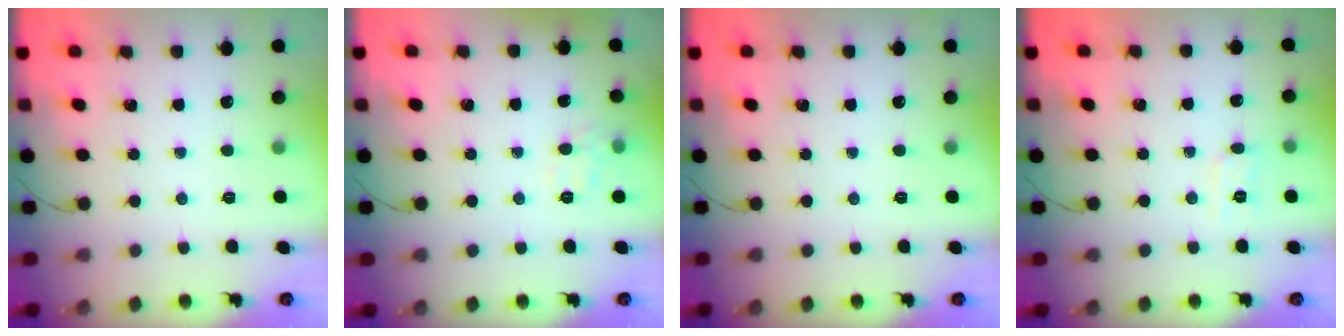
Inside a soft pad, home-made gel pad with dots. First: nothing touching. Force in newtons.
{"total": 4.7, "press": 4.5, "slide": 1.3}
{"total": 0.0}
{"total": 5.2, "press": 5.1, "slide": 1.3}